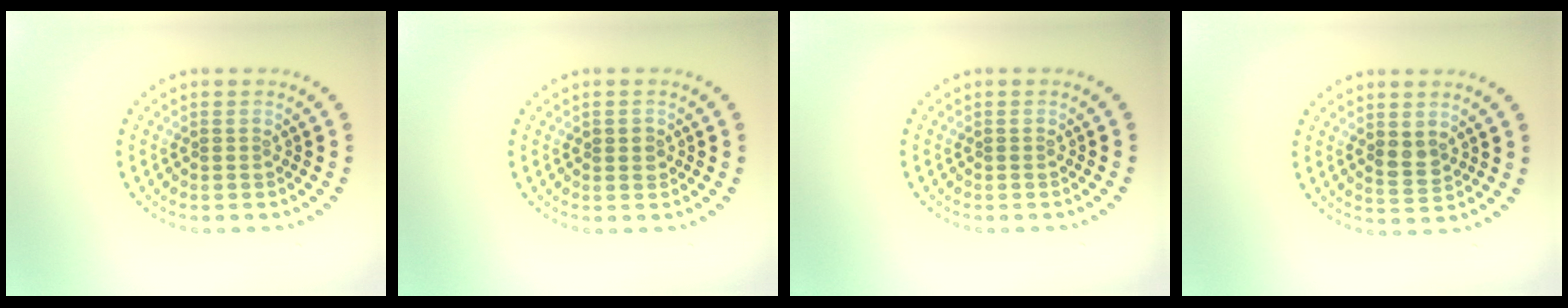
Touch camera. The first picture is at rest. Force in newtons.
{"total": 1.1, "press": 1.1, "slide": 0.3}
{"total": 0.0}
{"total": 1.7, "press": 1.6, "slide": 0.6}